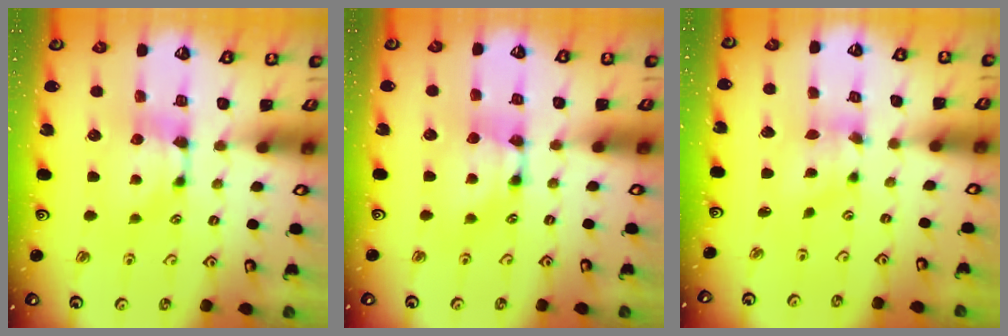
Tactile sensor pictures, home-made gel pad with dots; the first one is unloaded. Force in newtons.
{"total": 1.7, "press": 1.7, "slide": 0.0}
{"total": 2.8, "press": 2.4, "slide": 1.5}